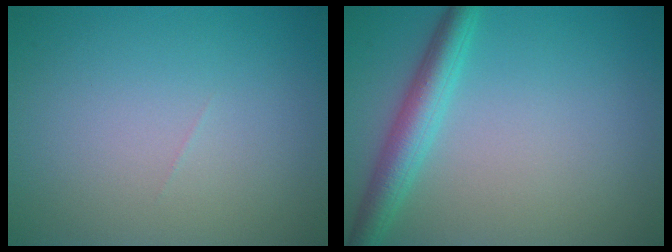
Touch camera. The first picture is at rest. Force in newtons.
{"total": 3.7, "press": 3.7, "slide": 0.2}